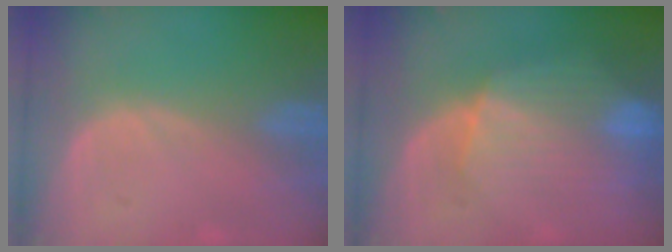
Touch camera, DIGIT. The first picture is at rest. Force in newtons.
{"total": 8.6, "press": 8.0, "slide": 3.2}